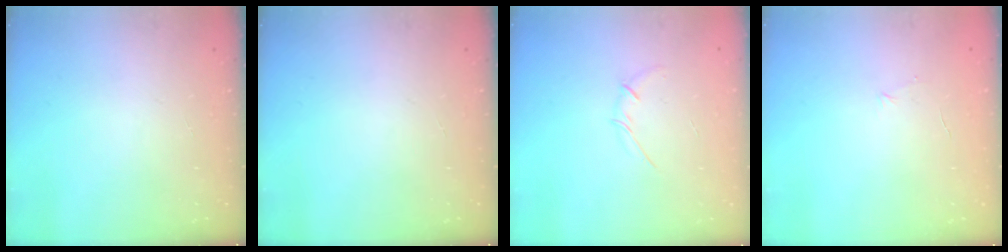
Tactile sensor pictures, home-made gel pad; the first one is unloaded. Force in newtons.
{"total": 0.0}
{"total": 2.7, "press": 2.6, "slide": 0.6}
{"total": 3.9, "press": 3.8, "slide": 1.0}